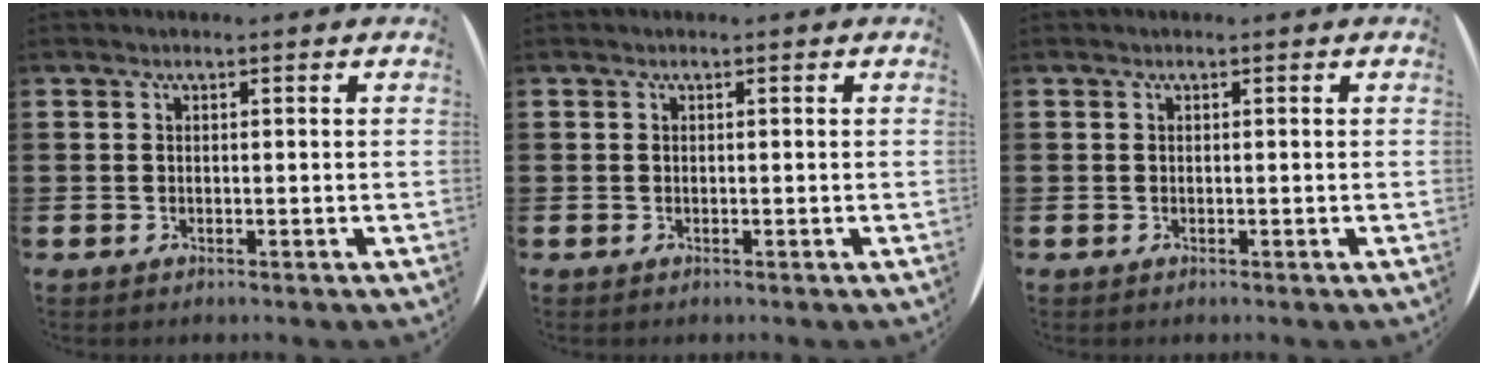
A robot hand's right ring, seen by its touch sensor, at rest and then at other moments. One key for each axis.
{"total": 0.0}
{"total": 0.0}